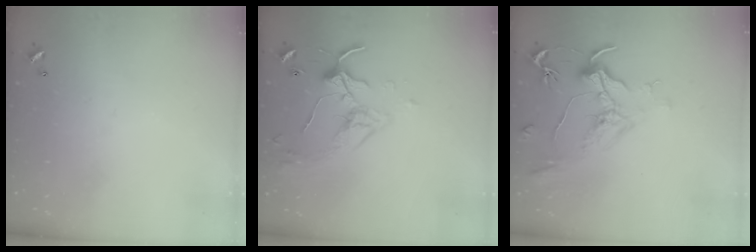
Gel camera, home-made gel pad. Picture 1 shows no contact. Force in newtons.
{"total": 3.7, "press": 3.7, "slide": 0.5}
{"total": 1.6, "press": 1.4, "slide": 0.7}